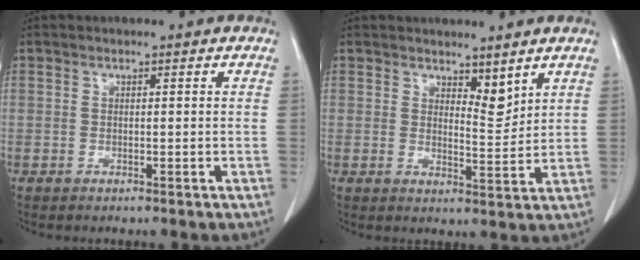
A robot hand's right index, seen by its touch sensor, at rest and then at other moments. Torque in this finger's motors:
{"motor_torque": [-0.03, 0.14, 0.02, 0.00]}